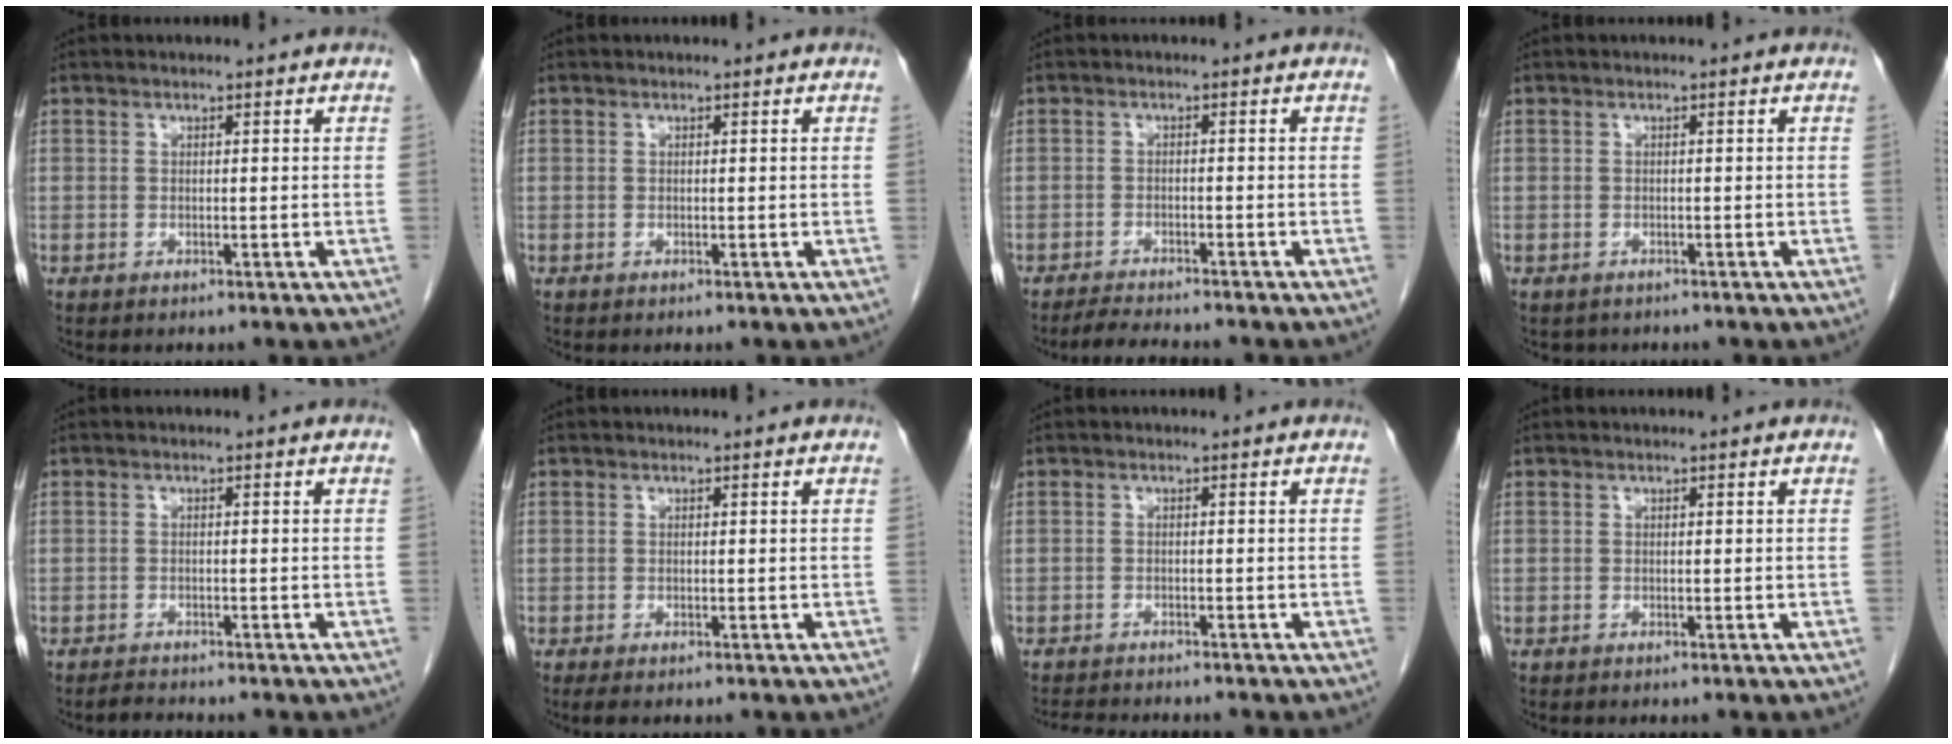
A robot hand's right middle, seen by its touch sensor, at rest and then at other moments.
{"total": 0.0}
{"total": 4.7, "force": [-4.4, 0.1, 1.7], "torque": [-0.031, -0.015, -0.071]}
{"total": 1.5, "force": [-1.3, 0.8, 0.1], "torque": [-0.013, -0.003, -0.016]}
{"total": 1.4, "force": [-1.4, 0.1, 0.1], "torque": [-0.010, -0.007, -0.021]}
{"total": 1.5, "force": [-1.1, 0.4, 0.9], "torque": [-0.012, -0.003, -0.012]}
{"total": 5.4, "force": [-5.1, 0.5, 1.8], "torque": [-0.028, -0.013, -0.077]}
{"total": 0.0}